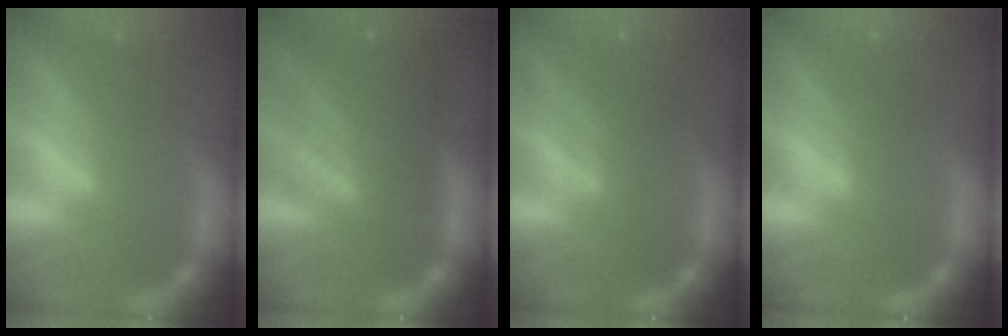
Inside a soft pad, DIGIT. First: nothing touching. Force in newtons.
{"total": 8.5}
{"total": 2.5}
{"total": 1.0}